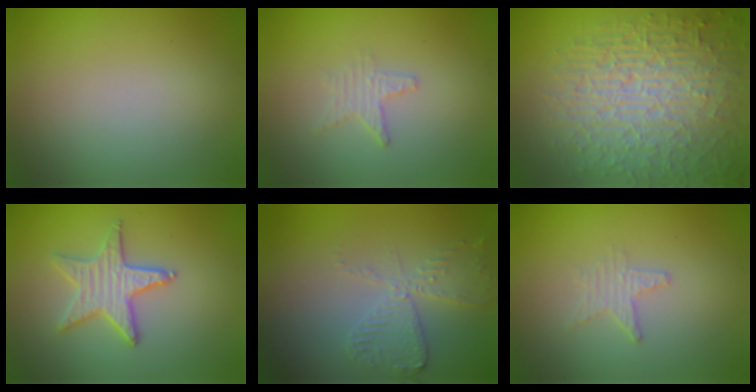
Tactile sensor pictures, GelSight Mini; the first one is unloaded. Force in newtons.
{"total": 1.5, "press": 1.4, "slide": 0.3}
{"total": 10.0, "press": 6.7, "slide": 7.4}
{"total": 3.1, "press": 3.1, "slide": 0.2}
{"total": 2.9, "press": 2.8, "slide": 0.6}
{"total": 1.5, "press": 1.4, "slide": 0.3}